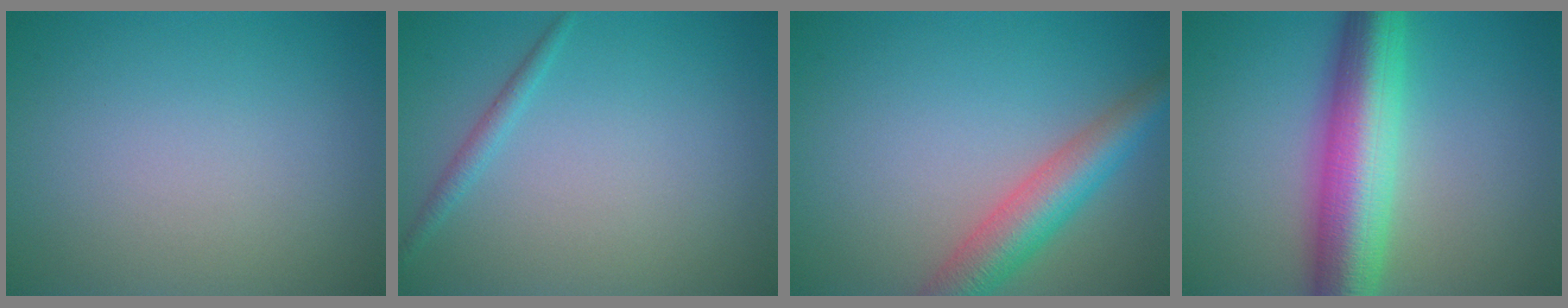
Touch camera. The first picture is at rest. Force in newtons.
{"total": 1.1, "press": 1.1, "slide": 0.1}
{"total": 5.4, "press": 5.4, "slide": 0.1}
{"total": 9.4, "press": 9.4, "slide": 0.2}